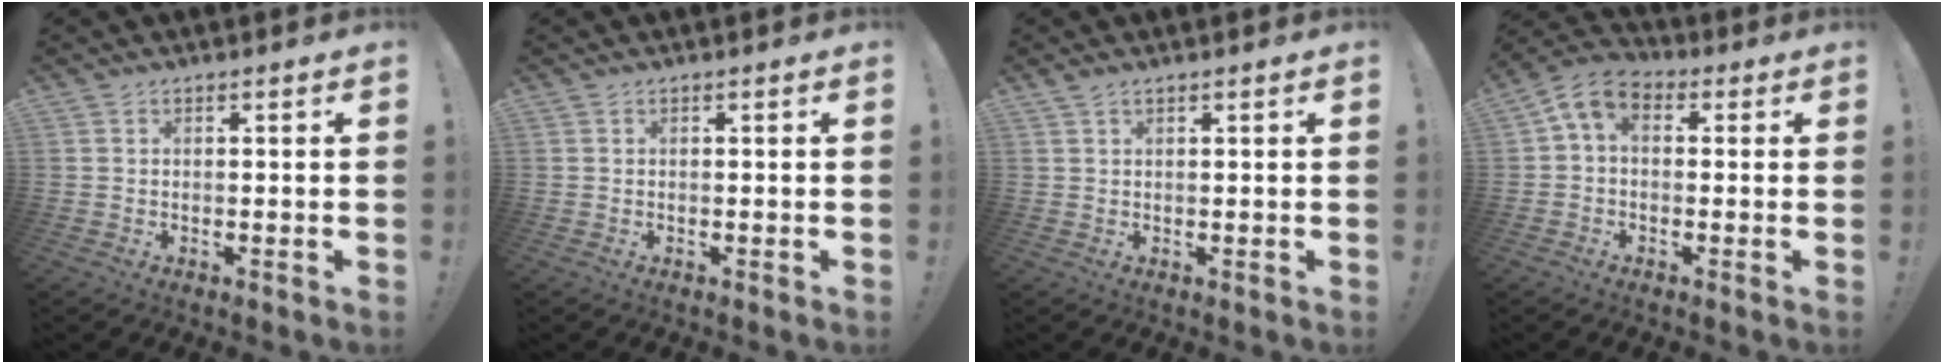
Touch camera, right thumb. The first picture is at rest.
{"total": 0.0}
{"total": 1.3, "force": [0.8, 0.5, 0.9], "torque": [-0.018, 0.002, 0.015]}
{"total": 6.7, "force": [1.3, 4.5, 4.8], "torque": [-0.093, 0.003, 0.030]}